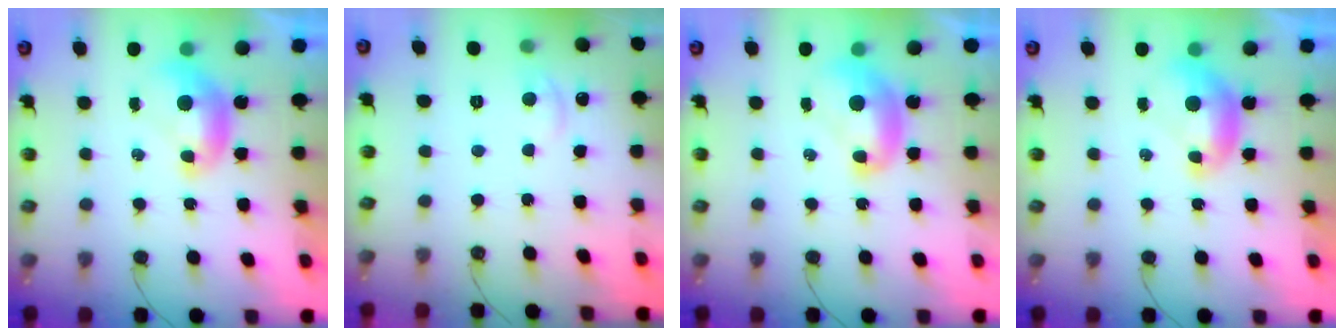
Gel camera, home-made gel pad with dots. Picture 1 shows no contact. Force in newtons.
{"total": 1.1, "press": 0.8, "slide": 0.7}
{"total": 1.8, "press": 1.8, "slide": 0.2}
{"total": 0.0}